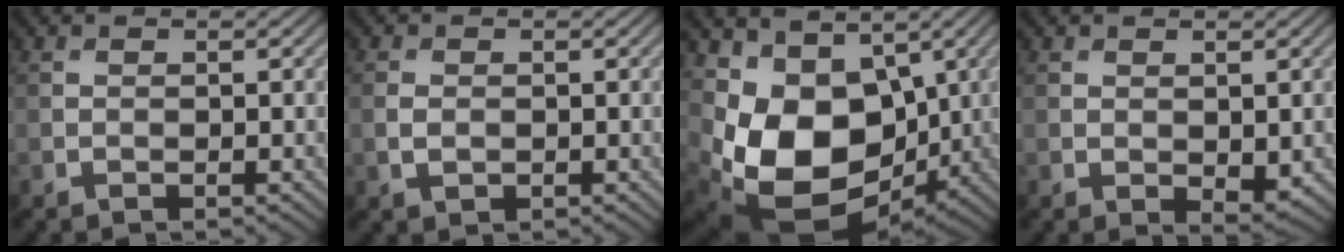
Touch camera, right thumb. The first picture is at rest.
{"total": 1.9, "force": [-0.3, 1.3, 1.3], "torque": [-0.032, -0.003, -0.006]}
{"total": 12.2, "force": [0.4, 9.2, 8.1], "torque": [-0.186, -0.038, 0.012]}
{"total": 2.0, "force": [0.3, 1.2, 1.6], "torque": [-0.027, -0.010, 0.013]}